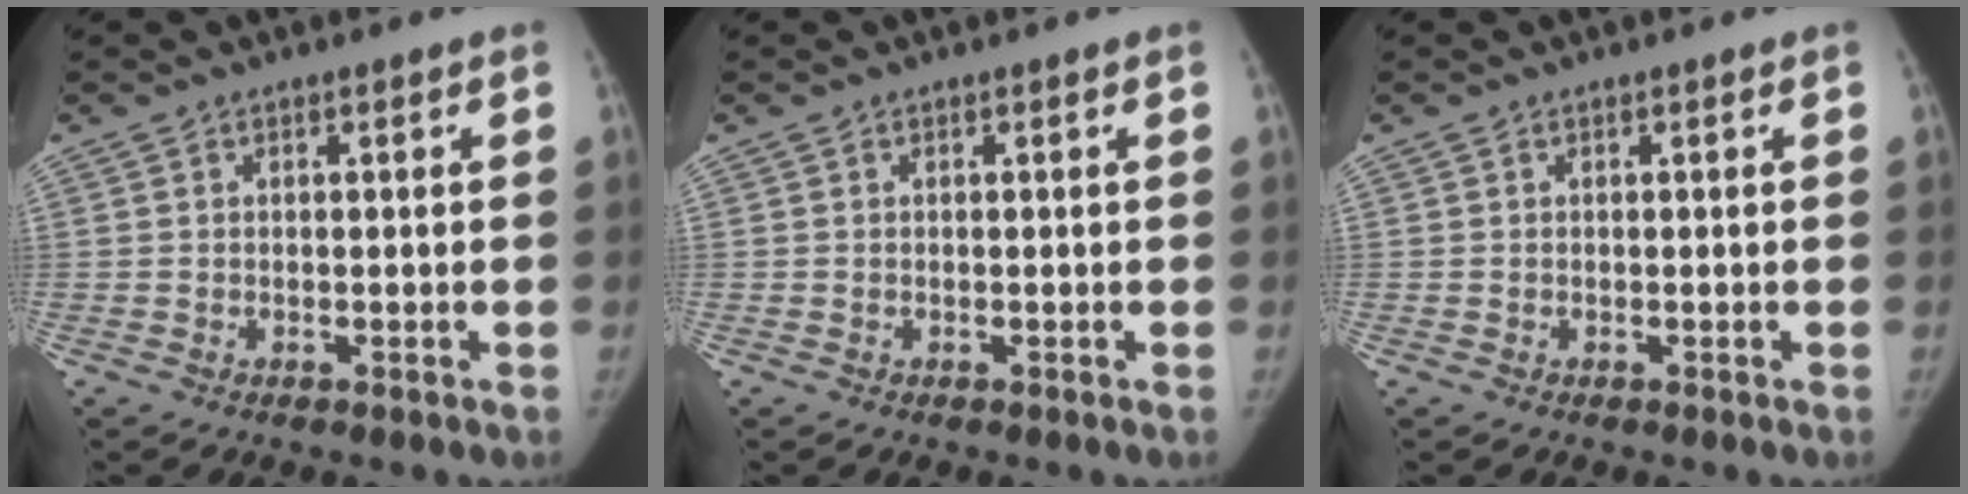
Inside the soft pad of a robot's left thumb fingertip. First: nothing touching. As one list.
[{"total": 0.0}, {"total": 0.0}]